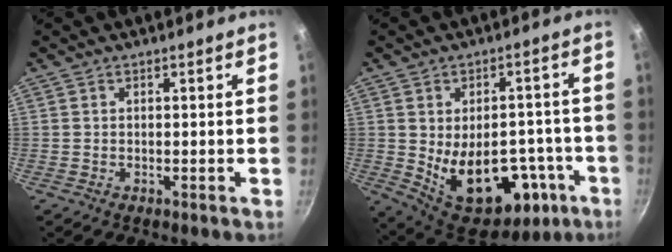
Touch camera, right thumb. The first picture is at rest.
{"total": 20.9, "force": [-6.0, 13.1, 15.1], "torque": [-0.183, 0.013, -0.056]}